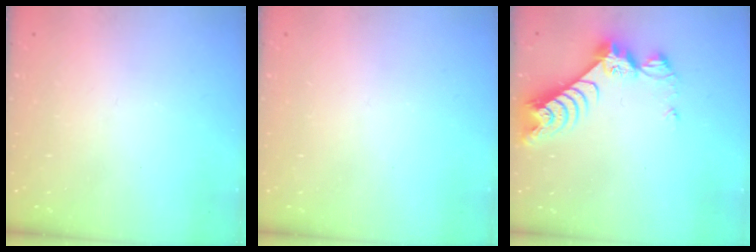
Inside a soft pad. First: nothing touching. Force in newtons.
{"total": 0.0}
{"total": 9.7, "press": 9.7, "slide": 0.8}